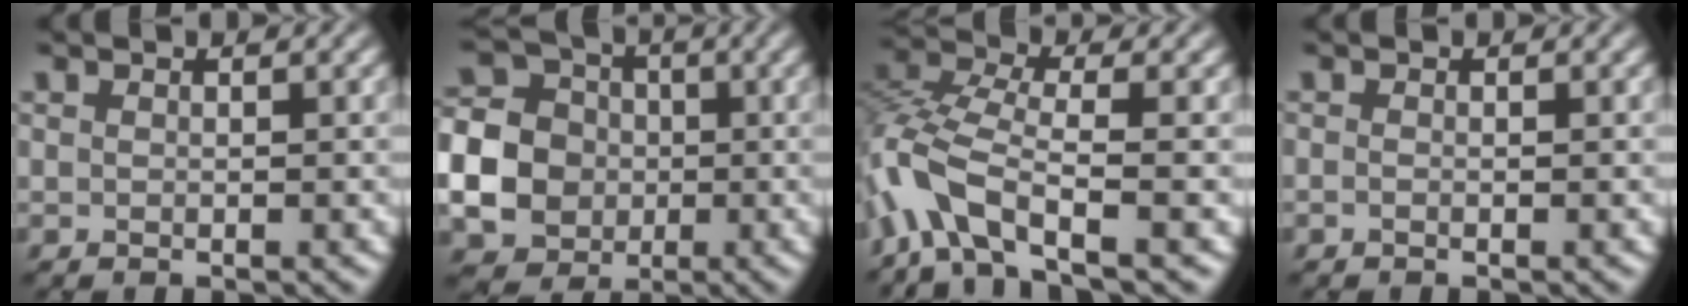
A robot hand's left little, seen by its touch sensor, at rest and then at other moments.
{"total": 9.1, "force": [-2.0, 8.1, 3.6], "torque": [-0.090, -0.008, -0.057]}
{"total": 6.1, "force": [-3.6, 2.2, 4.4], "torque": [-0.095, 0.002, -0.090]}
{"total": 0.5, "force": [-0.5, 0.0, -0.1], "torque": [0.005, -0.001, -0.012]}